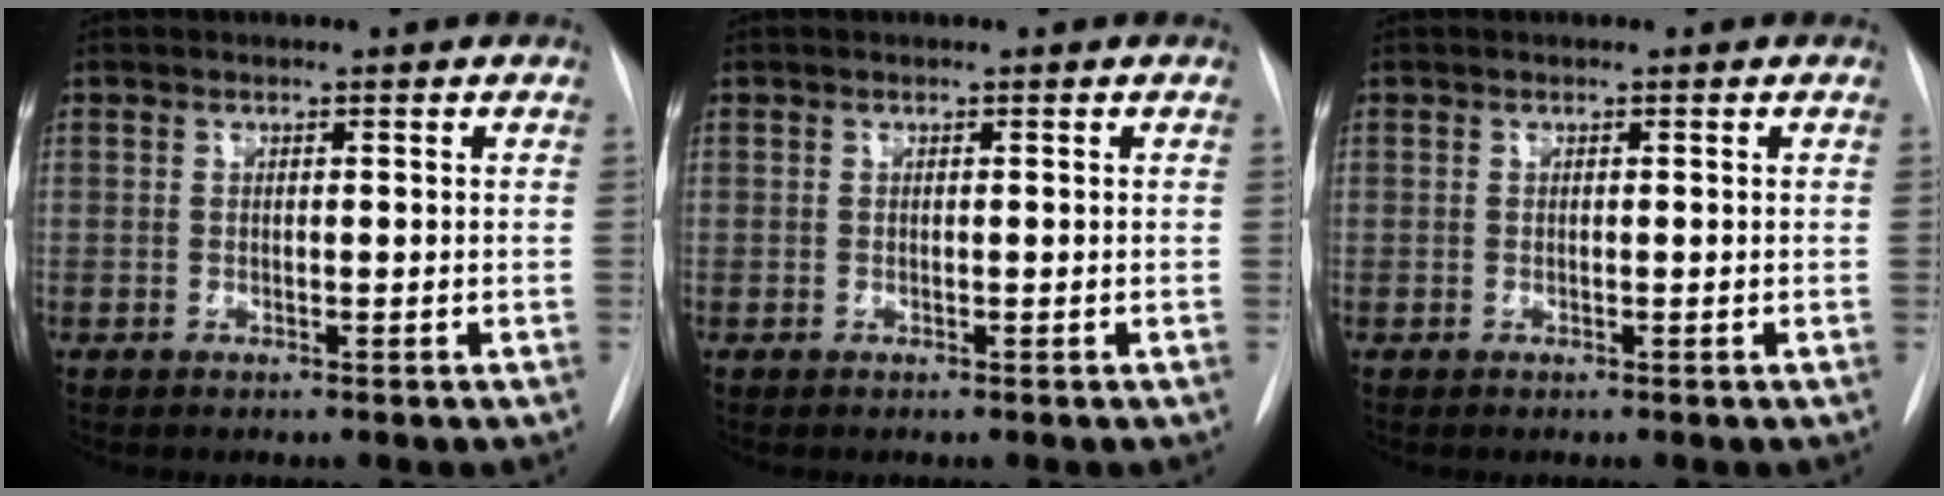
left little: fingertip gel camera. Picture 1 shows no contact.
{"total": 0.0}
{"total": 0.0}